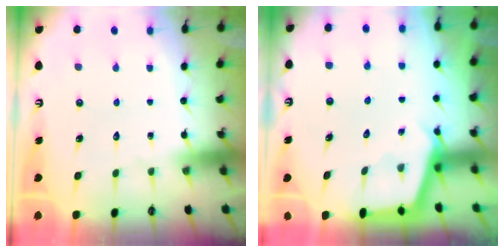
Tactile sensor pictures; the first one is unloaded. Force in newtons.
{"total": 2.9, "press": 2.9, "slide": 0.3}